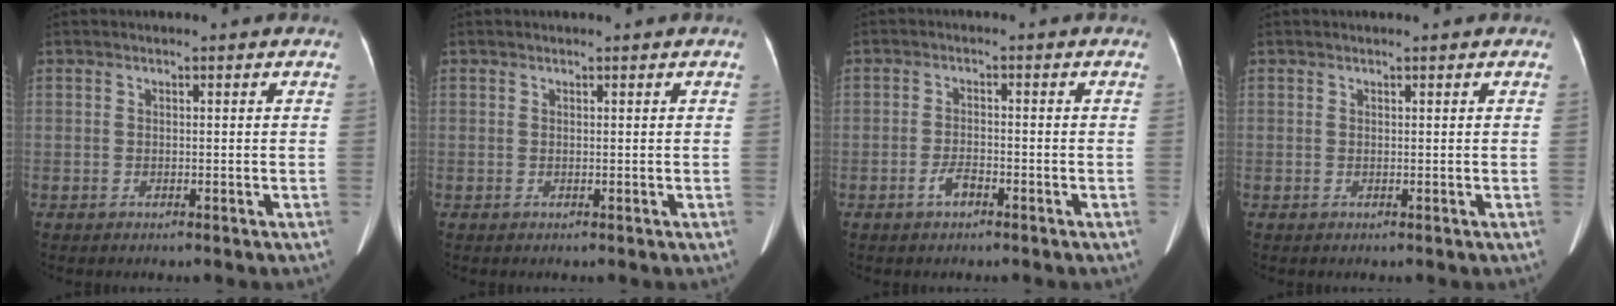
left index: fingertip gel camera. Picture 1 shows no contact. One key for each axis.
{"total": 0.5, "fx": 0.5, "fy": -0.1, "fz": 0.2, "tx": -0.004, "ty": 0.003, "tz": 0.013}
{"total": 2.2, "fx": -1.4, "fy": 0.8, "fz": 1.5, "tx": -0.032, "ty": 0.001, "tz": -0.026}
{"total": 1.0, "fx": 0.9, "fy": -0.1, "fz": 0.4, "tx": -0.007, "ty": 0.012, "tz": 0.016}